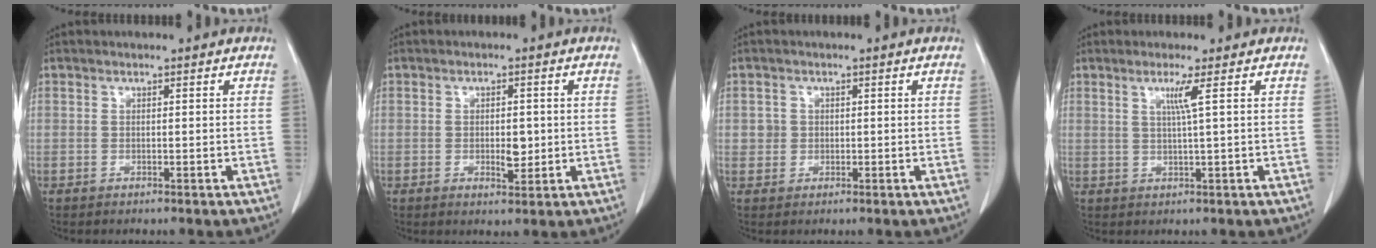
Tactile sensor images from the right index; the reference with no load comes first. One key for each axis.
{"total": 3.0, "fx": -0.2, "fy": 1.5, "fz": 2.7, "tx": -0.042, "ty": 0.000, "tz": 0.004}
{"total": 1.7, "fx": 0.2, "fy": 1.7, "fz": 0.2, "tx": 0.000, "ty": 0.005, "tz": 0.005}
{"total": 2.7, "fx": 1.0, "fy": -0.9, "fz": 2.3, "tx": -0.048, "ty": -0.005, "tz": 0.023}